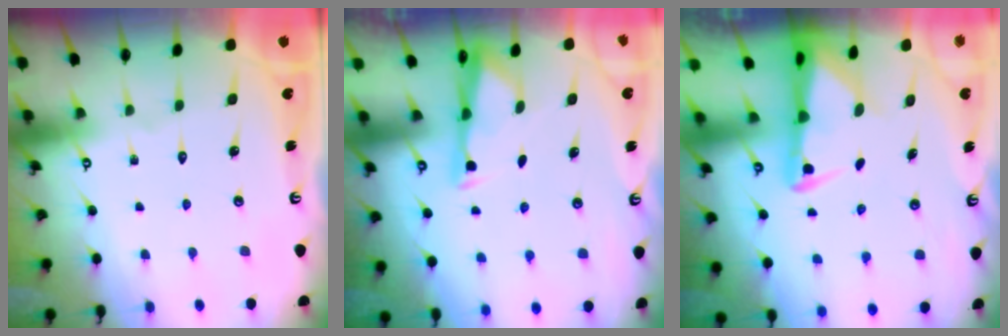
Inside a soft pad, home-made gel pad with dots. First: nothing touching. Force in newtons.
{"total": 3.2, "press": 3.2, "slide": 0.4}
{"total": 2.9, "press": 2.8, "slide": 0.6}